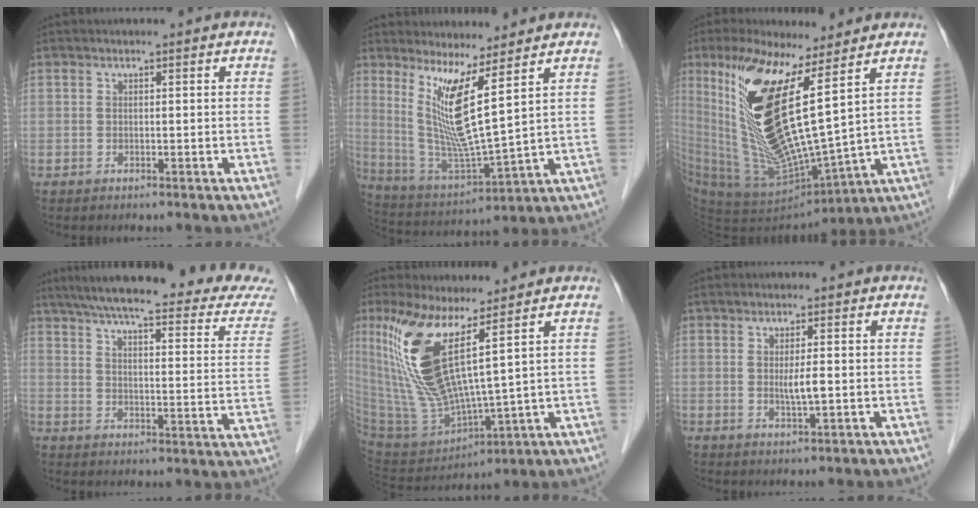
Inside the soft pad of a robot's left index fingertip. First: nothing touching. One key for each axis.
{"total": 10.2, "fx": 4.7, "fy": -0.7, "fz": 9.0, "tx": -0.186, "ty": -0.030, "tz": 0.099}
{"total": 18.2, "fx": 6.8, "fy": 3.1, "fz": 16.6, "tx": -0.338, "ty": -0.024, "tz": 0.130}
{"total": 27.8, "fx": 24.6, "fy": 1.5, "fz": 12.9, "tx": -0.192, "ty": -0.047, "tz": 0.304}
{"total": 14.3, "fx": 5.9, "fy": 1.8, "fz": 12.9, "tx": -0.289, "ty": -0.021, "tz": 0.128}
{"total": 2.7, "fx": 0.0, "fy": 0.0, "fz": 2.7, "tx": -0.053, "ty": -0.006, "tz": 0.001}